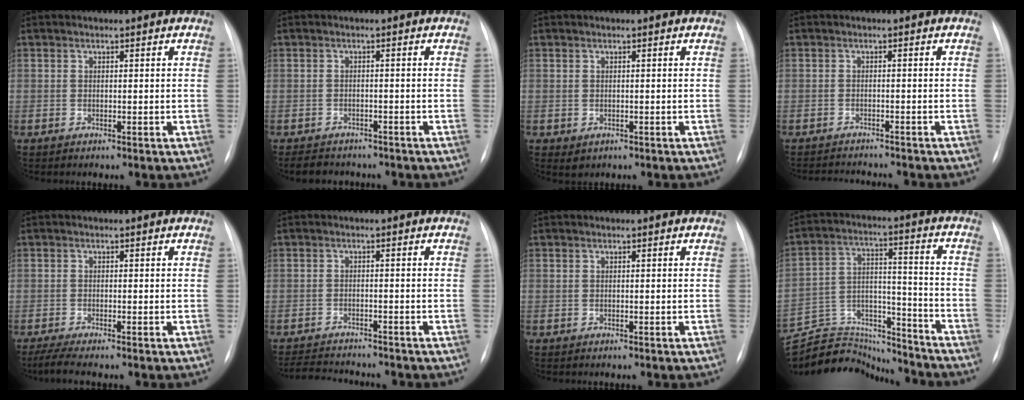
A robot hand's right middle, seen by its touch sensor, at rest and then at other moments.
{"total": 5.7, "force": [-5.0, 2.5, 1.4], "torque": [-0.022, -0.002, -0.065]}
{"total": 1.1, "force": [-0.3, 1.0, 0.4], "torque": [-0.009, 0.000, 0.004]}
{"total": 4.6, "force": [-4.5, 0.1, 0.7], "torque": [-0.007, -0.008, -0.067]}
{"total": 3.1, "force": [-2.5, -0.1, 1.9], "torque": [-0.041, -0.009, -0.047]}
{"total": 7.6, "force": [-7.3, 0.9, 2.0], "torque": [-0.033, -0.004, -0.112]}
{"total": 0.0}
{"total": 19.0, "force": [-18.5, 3.8, 2.3], "torque": [-0.054, 0.046, -0.286]}